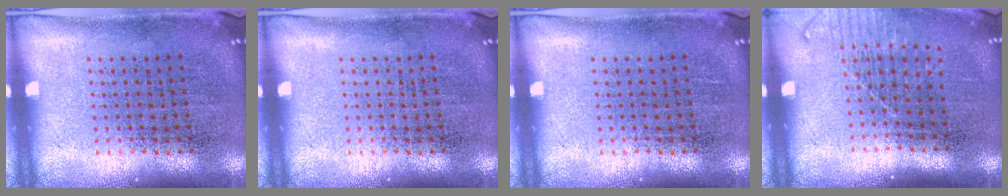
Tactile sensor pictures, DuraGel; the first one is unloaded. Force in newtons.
{"total": 0.0}
{"total": 0.0}
{"total": 1.3, "press": 1.1, "slide": 0.8}